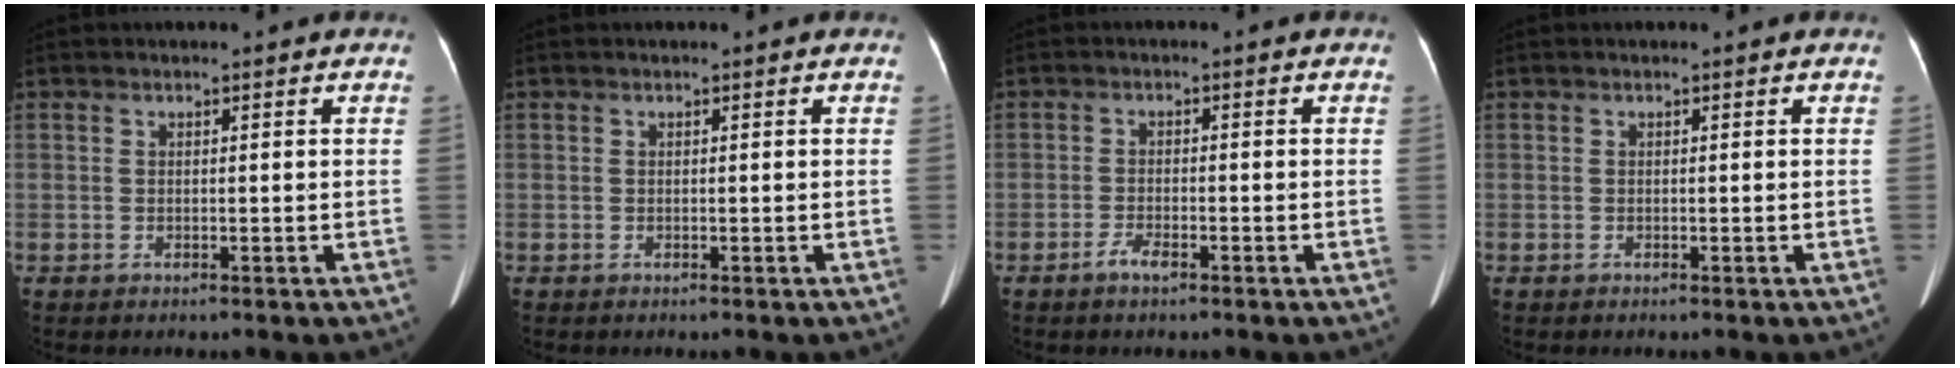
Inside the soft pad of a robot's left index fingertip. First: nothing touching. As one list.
[{"total": 0.0}, {"total": 2.1, "force": [-1.5, 0.5, 1.4], "torque": [-0.030, -0.001, -0.028]}, {"total": 0.0}]